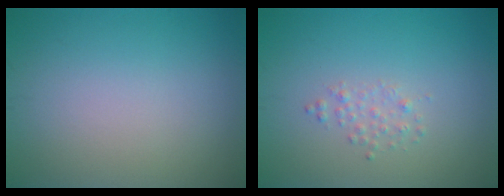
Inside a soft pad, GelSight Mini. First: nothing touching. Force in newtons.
{"total": 1.0, "press": 1.0, "slide": 0.1}